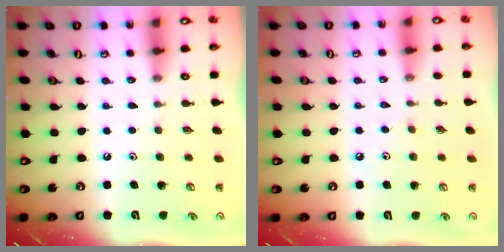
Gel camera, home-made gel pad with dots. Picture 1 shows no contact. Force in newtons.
{"total": 4.0, "press": 4.0, "slide": 0.7}